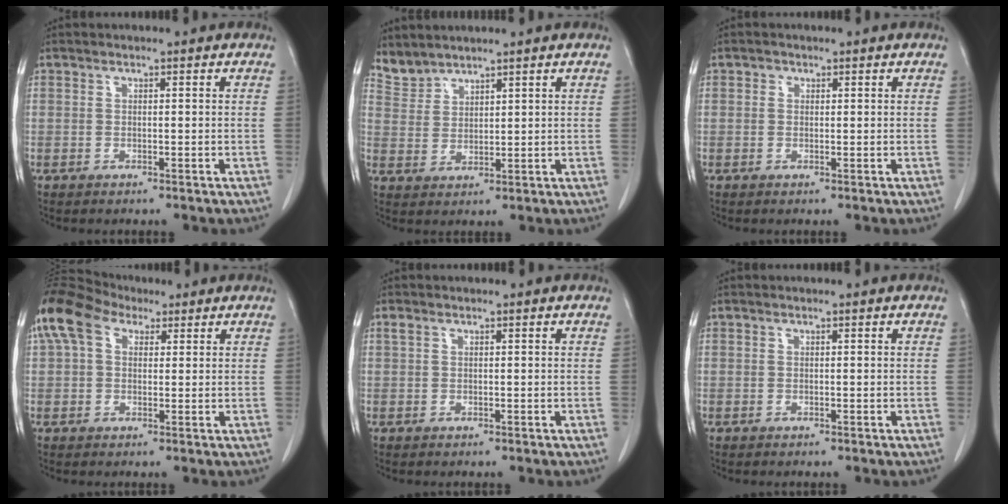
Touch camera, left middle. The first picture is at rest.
{"total": 3.7, "force": [3.6, 0.7, -0.3], "torque": [0.000, 0.007, 0.083]}
{"total": 0.6, "force": [0.3, 0.5, 0.1], "torque": [0.001, 0.000, 0.003]}
{"total": 8.4, "force": [4.1, 5.2, 5.2], "torque": [-0.124, 0.051, 0.075]}
{"total": 0.6, "force": [0.3, 0.3, 0.3], "torque": [-0.011, 0.013, 0.007]}
{"total": 0.0}